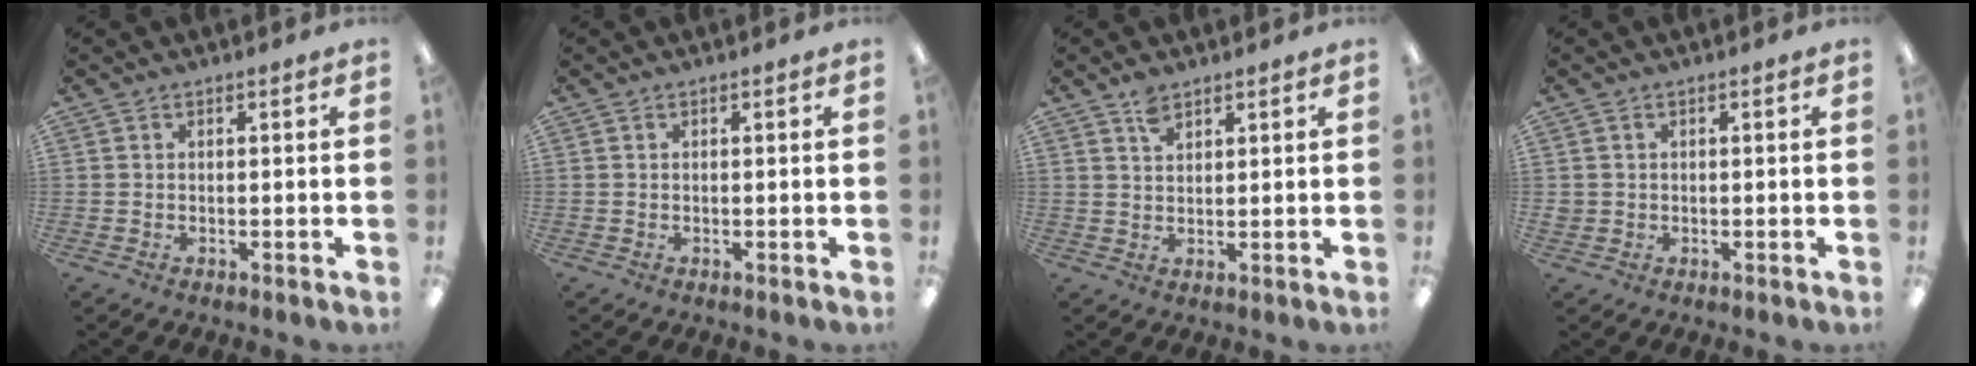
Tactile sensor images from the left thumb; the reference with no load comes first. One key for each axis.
{"total": 0.0}
{"total": 3.4, "fx": 2.6, "fy": 1.7, "fz": 1.5, "tx": -0.028, "ty": -0.005, "tz": 0.047}
{"total": 1.5, "fx": 0.1, "fy": 1.4, "fz": 0.3, "tx": -0.007, "ty": 0.003, "tz": 0.001}